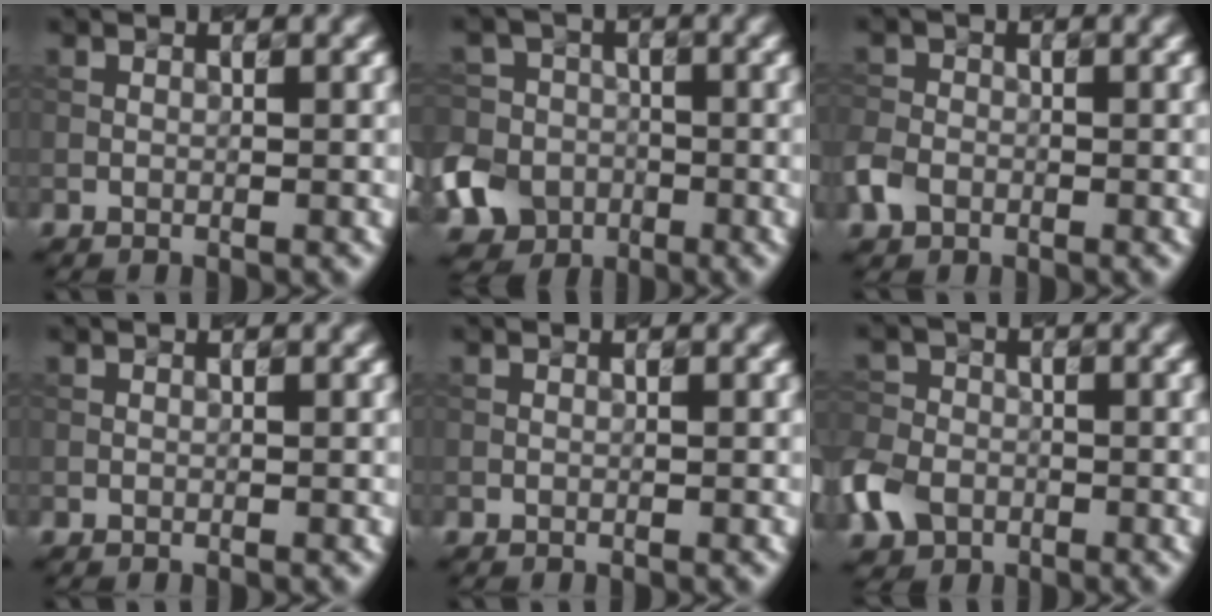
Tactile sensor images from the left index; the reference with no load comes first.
{"total": 10.1, "force": [-5.0, 8.3, 2.9], "torque": [-0.061, -0.031, -0.111]}
{"total": 2.5, "force": [-1.3, 1.9, 1.0], "torque": [-0.022, 0.000, -0.033]}
{"total": 0.0}
{"total": 0.0}
{"total": 5.2, "force": [-2.4, 3.9, 2.4], "torque": [-0.061, -0.005, -0.061]}